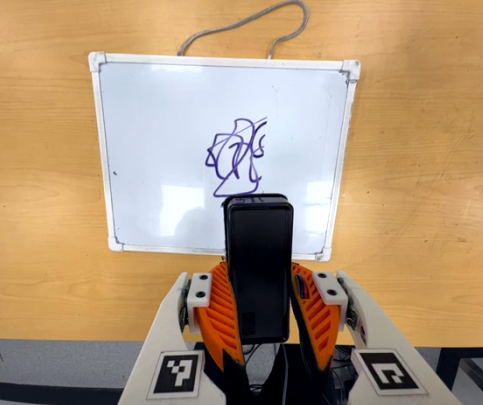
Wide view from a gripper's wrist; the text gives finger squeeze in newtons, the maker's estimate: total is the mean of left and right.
{"total": 9.3, "left": 7.9, "right": 10.7}